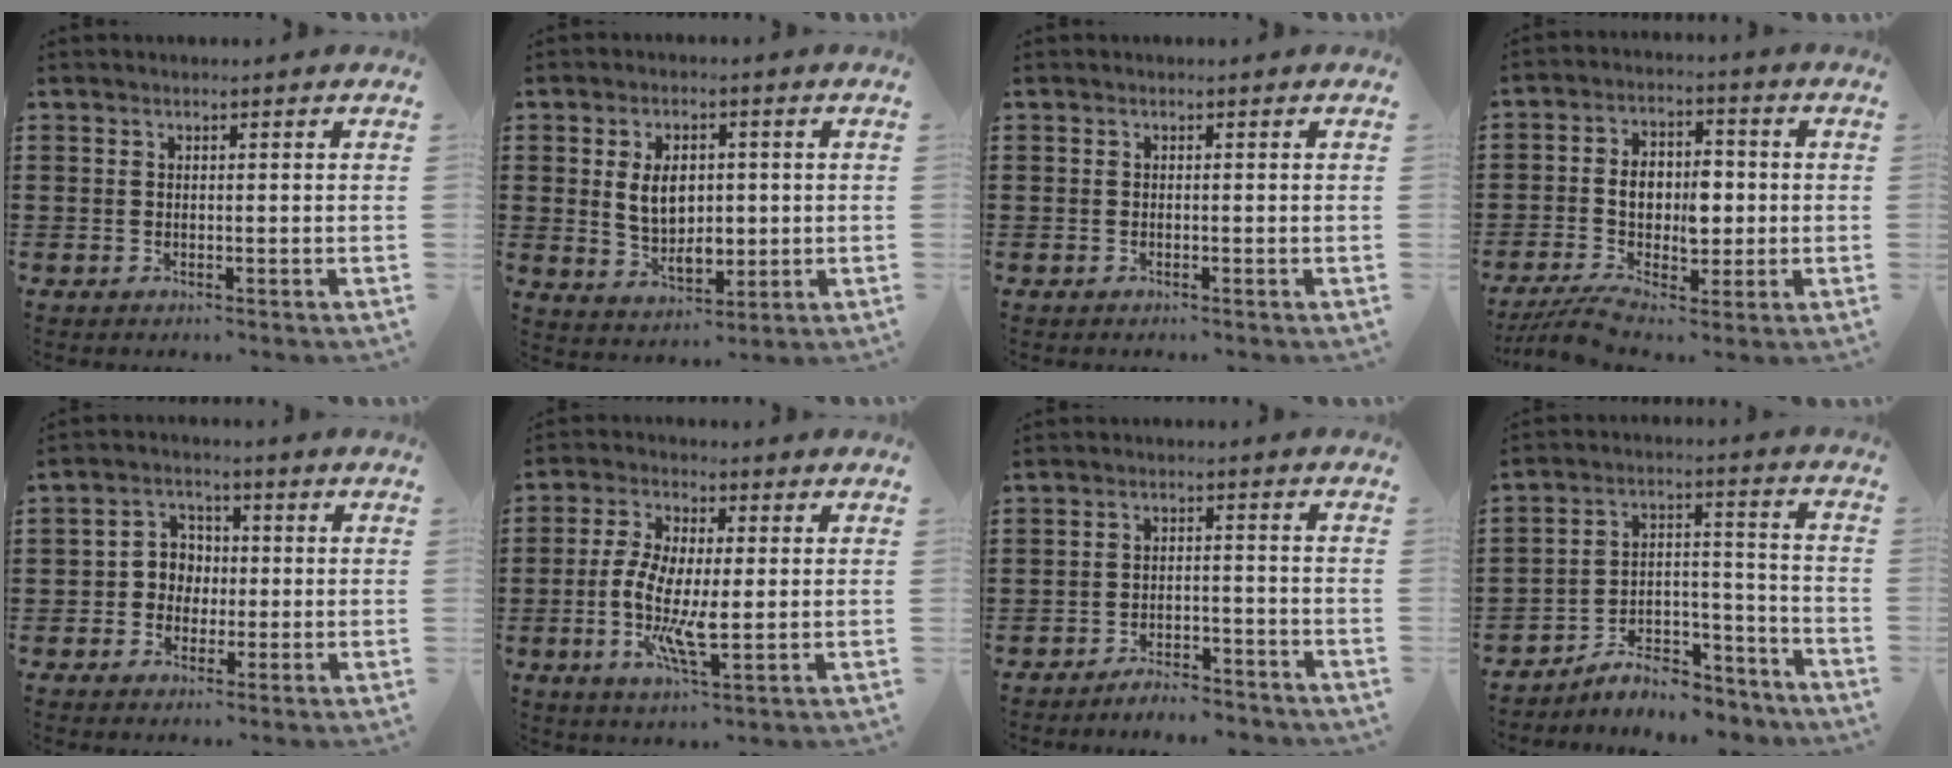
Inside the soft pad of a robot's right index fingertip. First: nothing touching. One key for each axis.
{"total": 6.4, "fx": 0.7, "fy": 4.2, "fz": 4.7, "tx": -0.076, "ty": 0.006, "tz": 0.007}
{"total": 0.0}
{"total": 8.6, "fx": -0.7, "fy": 5.5, "fz": 6.5, "tx": -0.113, "ty": 0.010, "tz": -0.015}
{"total": 4.3, "fx": -0.5, "fy": 4.1, "fz": 1.4, "tx": -0.041, "ty": 0.014, "tz": -0.012}
{"total": 8.7, "fx": -1.1, "fy": 3.2, "fz": 8.0, "tx": -0.170, "ty": -0.005, "tz": -0.023}
{"total": 3.8, "fx": -3.8, "fy": 0.4, "fz": 0.5, "tx": -0.012, "ty": 0.007, "tz": -0.078}
{"total": 7.0, "fx": -6.4, "fy": 2.3, "fz": 1.8, "tx": -0.029, "ty": 0.020, "tz": -0.122}